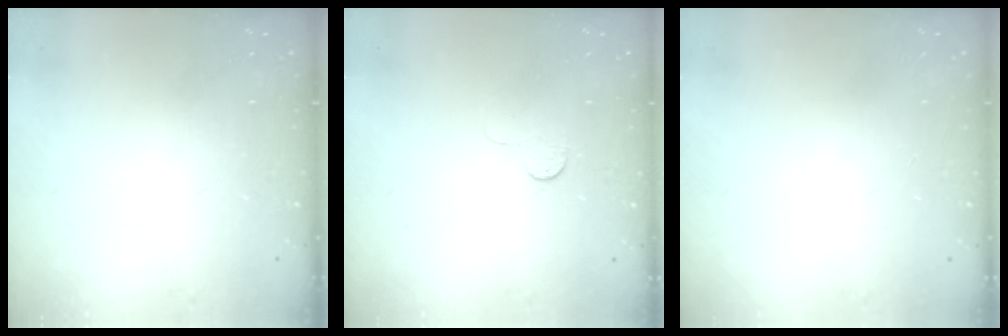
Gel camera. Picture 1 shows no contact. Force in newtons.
{"total": 3.8, "press": 3.7, "slide": 0.3}
{"total": 0.6, "press": 0.6, "slide": 0.2}